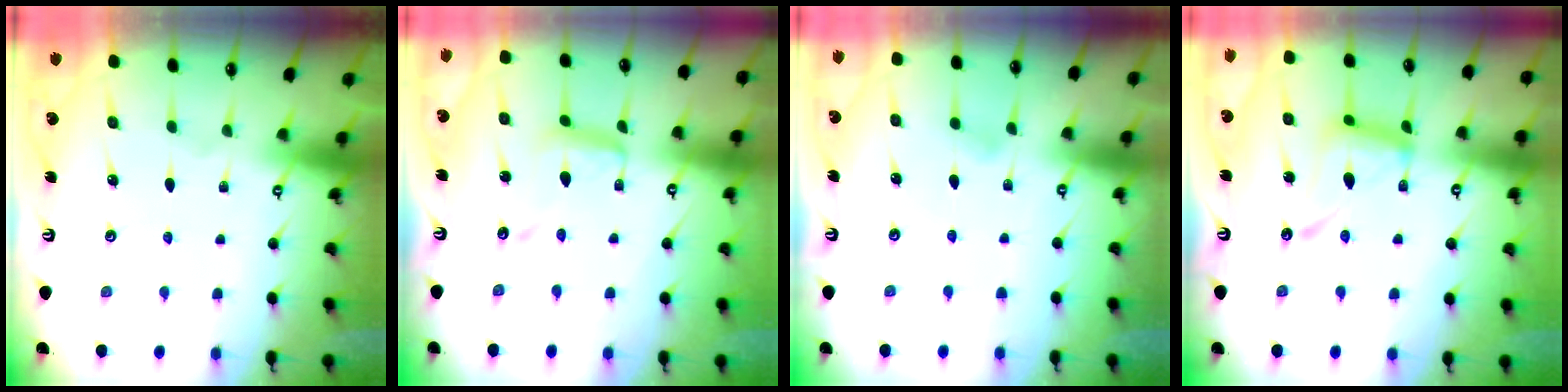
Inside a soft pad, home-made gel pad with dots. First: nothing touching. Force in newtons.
{"total": 9.4, "press": 9.4, "slide": 0.7}
{"total": 3.5, "press": 3.5, "slide": 0.4}
{"total": 13.1, "press": 13.0, "slide": 1.2}